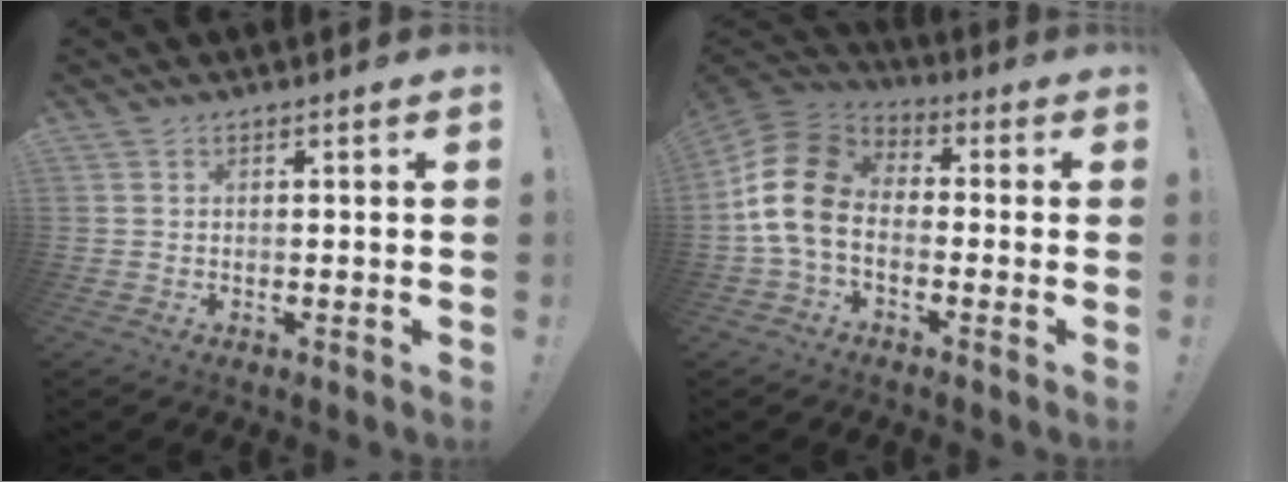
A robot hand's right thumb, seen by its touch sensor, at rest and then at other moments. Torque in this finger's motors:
{"motor_torque": [1.13, 1.72, 0.94, 0.07, 0.54]}